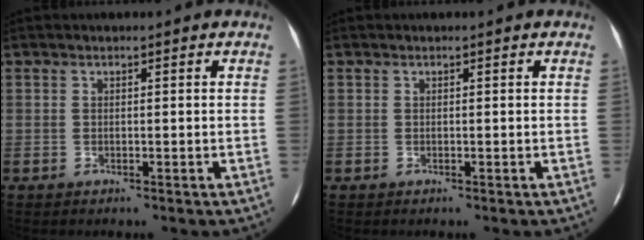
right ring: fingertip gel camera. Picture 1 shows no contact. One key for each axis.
{"total": 0.0}